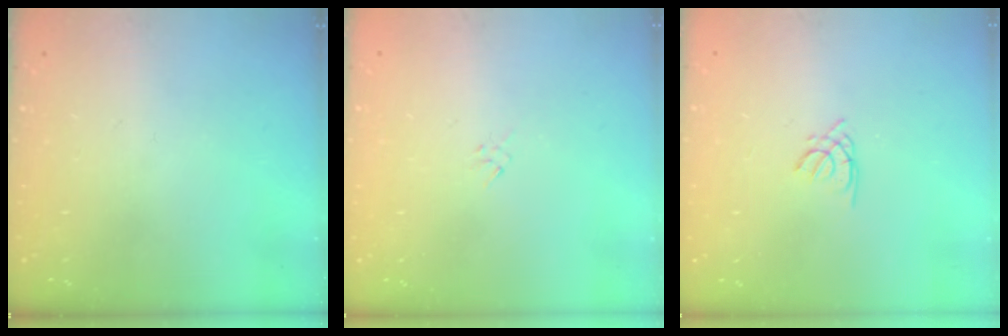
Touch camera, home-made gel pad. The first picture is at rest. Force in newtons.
{"total": 1.3, "press": 1.3, "slide": 0.4}
{"total": 1.4, "press": 1.3, "slide": 0.3}